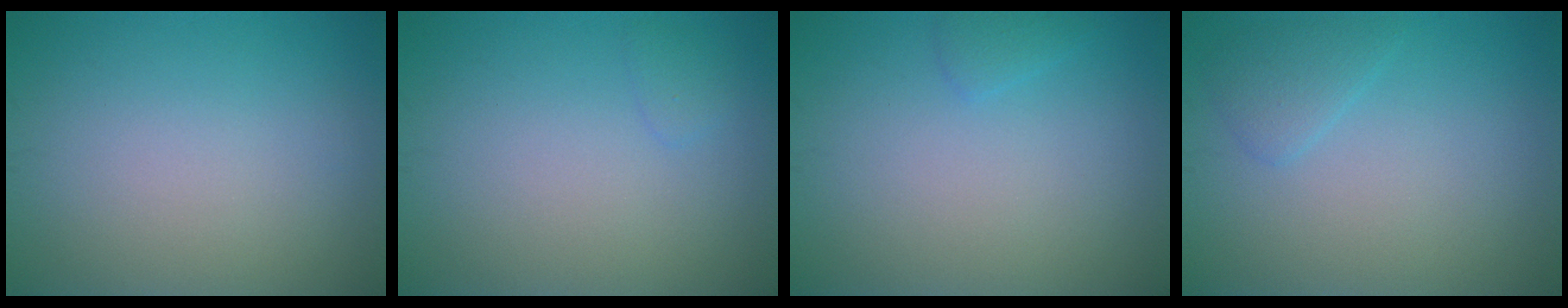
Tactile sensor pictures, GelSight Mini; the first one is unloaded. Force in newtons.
{"total": 0.8, "press": 0.8, "slide": 0.0}
{"total": 0.9, "press": 0.9, "slide": 0.1}
{"total": 1.6, "press": 1.6, "slide": 0.1}